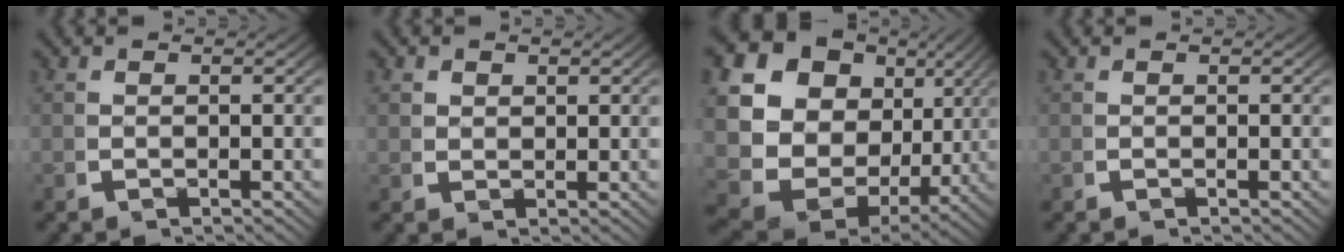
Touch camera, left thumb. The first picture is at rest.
{"total": 1.1, "force": [0.9, 0.6, 0.2], "torque": [0.010, 0.003, 0.020]}
{"total": 20.1, "force": [2.1, 15.7, 12.4], "torque": [-0.261, -0.024, 0.029]}
{"total": 0.0}